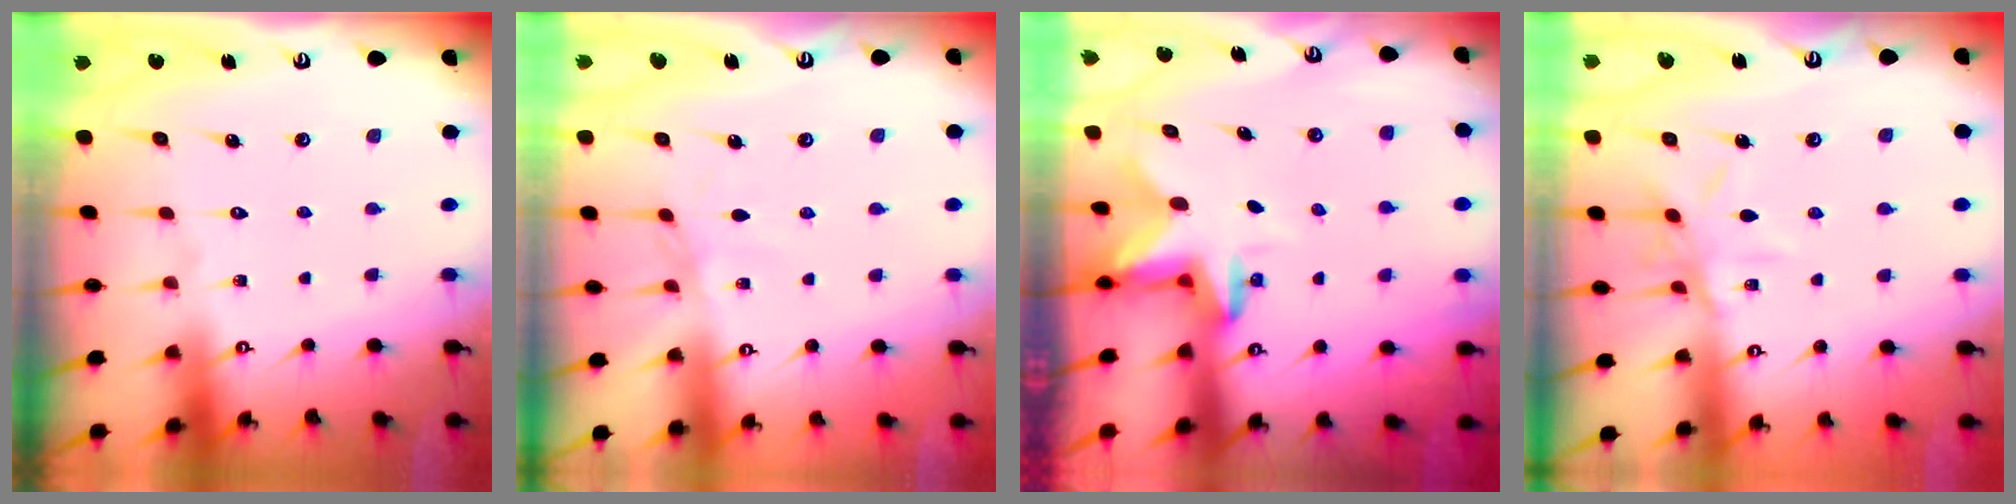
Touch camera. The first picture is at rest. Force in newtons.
{"total": 2.4, "press": 2.4, "slide": 0.5}
{"total": 2.7, "press": 2.6, "slide": 0.5}
{"total": 8.0, "press": 7.9, "slide": 0.5}